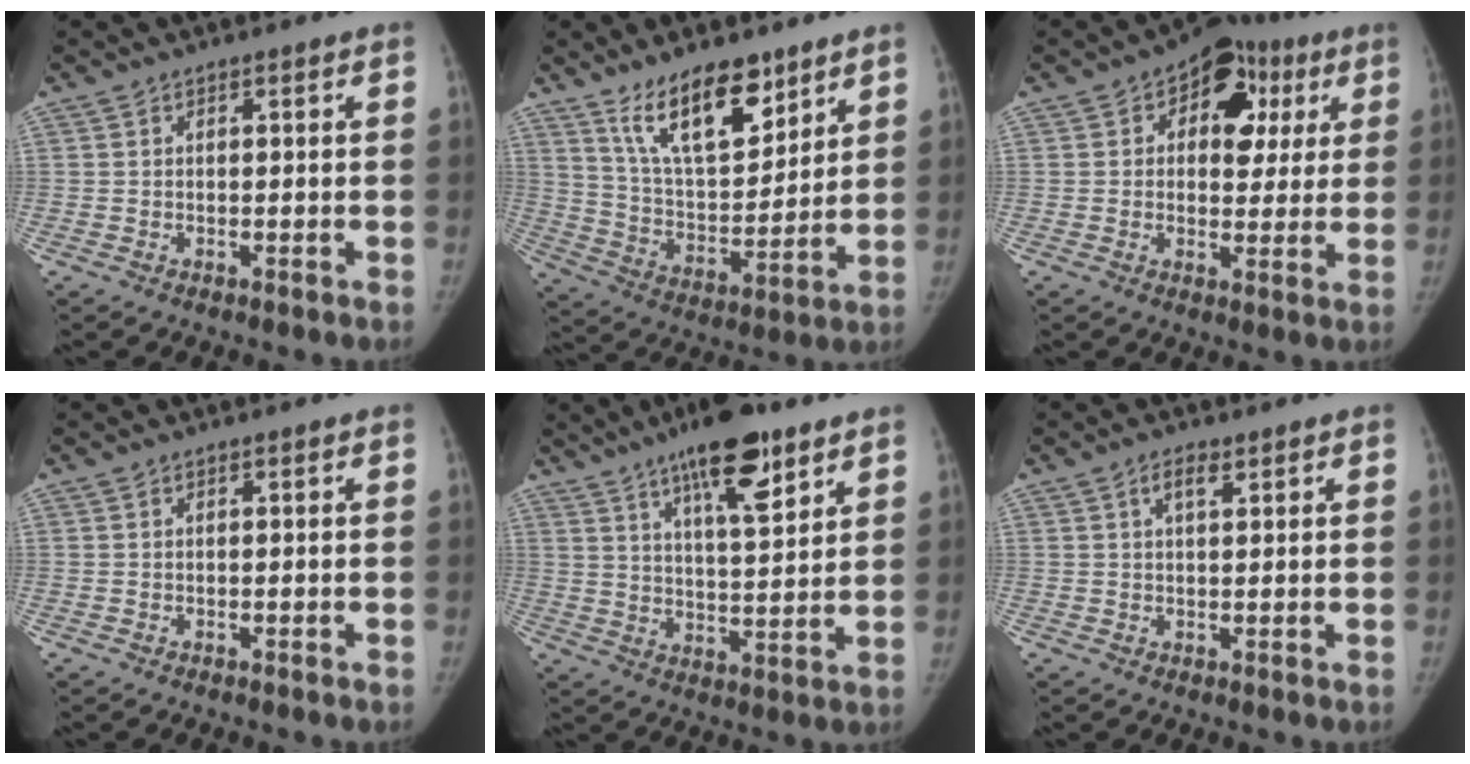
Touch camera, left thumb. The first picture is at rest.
{"total": 15.5, "force": [10.4, 6.4, 9.5], "torque": [-0.121, -0.067, 0.195]}
{"total": 13.0, "force": [4.5, 8.6, 8.7], "torque": [-0.053, 0.007, 0.057]}
{"total": 0.0}
{"total": 14.5, "force": [9.0, 4.4, 10.5], "torque": [-0.141, -0.042, 0.145]}
{"total": 2.7, "force": [1.5, 1.2, 1.9], "torque": [-0.027, -0.004, 0.027]}